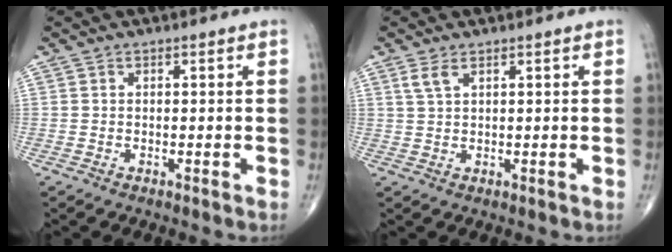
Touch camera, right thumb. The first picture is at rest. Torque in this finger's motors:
{"motor_torque": [0.13, 0.13, 0.83, 0.48, 0.27]}